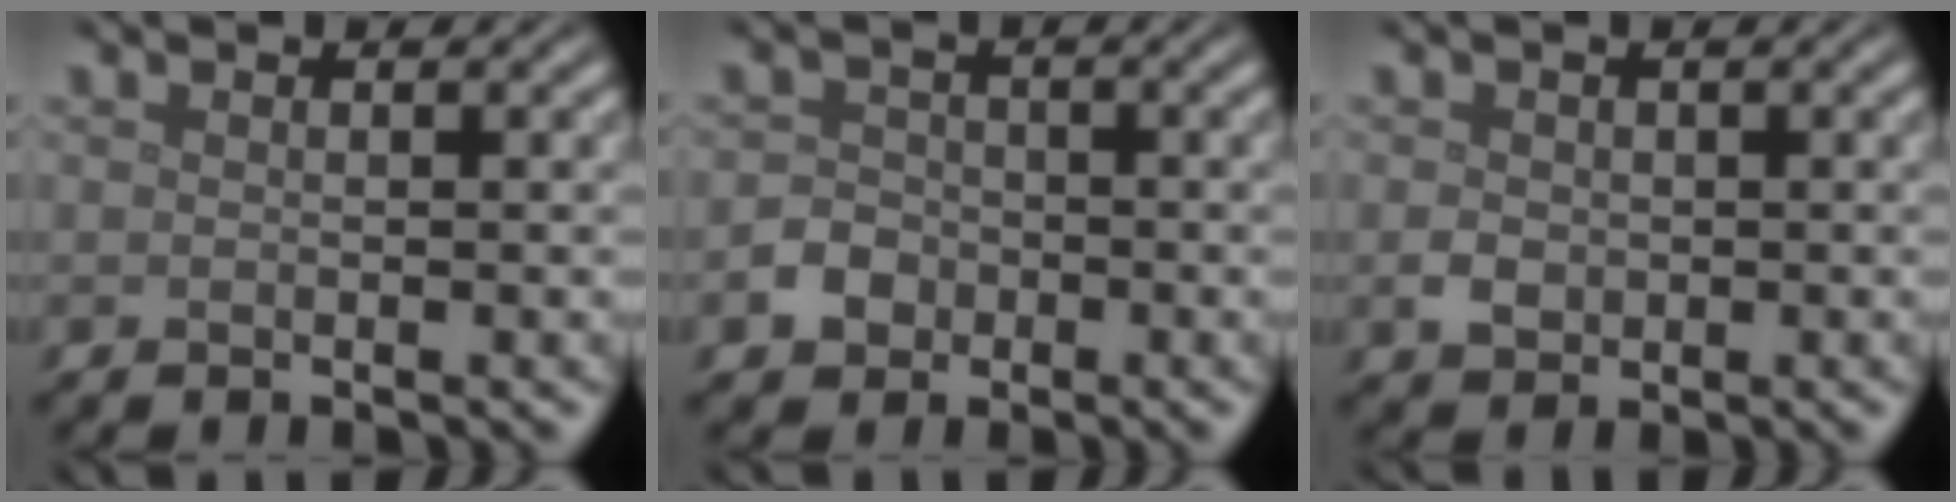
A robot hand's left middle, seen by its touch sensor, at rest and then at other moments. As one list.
[{"total": 2.5, "force": [-1.1, 2.2, 0.8], "torque": [-0.003, 0.001, -0.025]}, {"total": 1.7, "force": [-0.2, 1.5, 0.7], "torque": [-0.011, -0.004, -0.006]}]